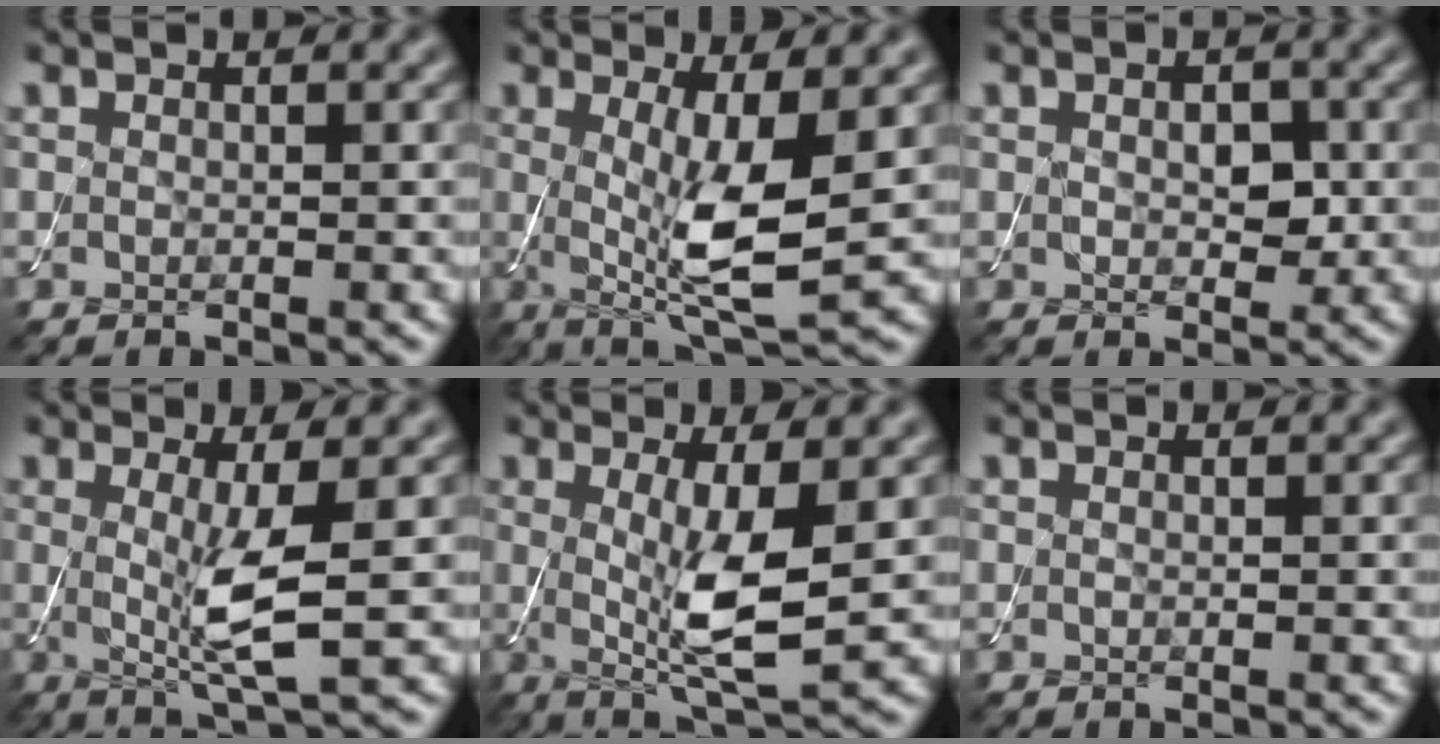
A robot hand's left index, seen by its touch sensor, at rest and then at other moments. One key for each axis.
{"total": 7.6, "fx": 0.0, "fy": 1.9, "fz": 7.3, "tx": -0.134, "ty": -0.014, "tz": 0.006}
{"total": 2.6, "fx": 0.1, "fy": 1.7, "fz": 2.0, "tx": -0.035, "ty": -0.002, "tz": 0.004}
{"total": 4.9, "fx": 0.1, "fy": 0.7, "fz": 4.9, "tx": -0.094, "ty": -0.012, "tz": 0.003}
{"total": 6.7, "fx": 0.1, "fy": 1.6, "fz": 6.5, "tx": -0.121, "ty": -0.012, "tz": 0.007}
{"total": 0.0}